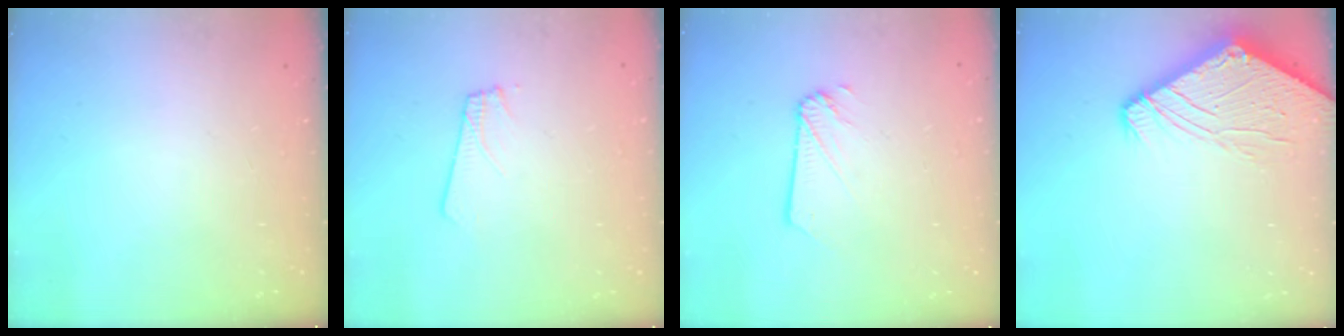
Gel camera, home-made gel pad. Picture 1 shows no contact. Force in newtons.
{"total": 1.8, "press": 1.8, "slide": 0.1}
{"total": 2.2, "press": 2.2, "slide": 0.0}
{"total": 12.0, "press": 12.0, "slide": 1.0}